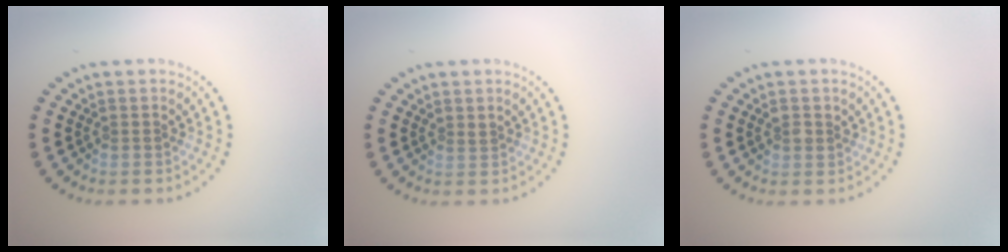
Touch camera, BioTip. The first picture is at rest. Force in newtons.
{"total": 0.5, "press": 0.2, "slide": 0.5}
{"total": 1.4, "press": 1.3, "slide": 0.6}